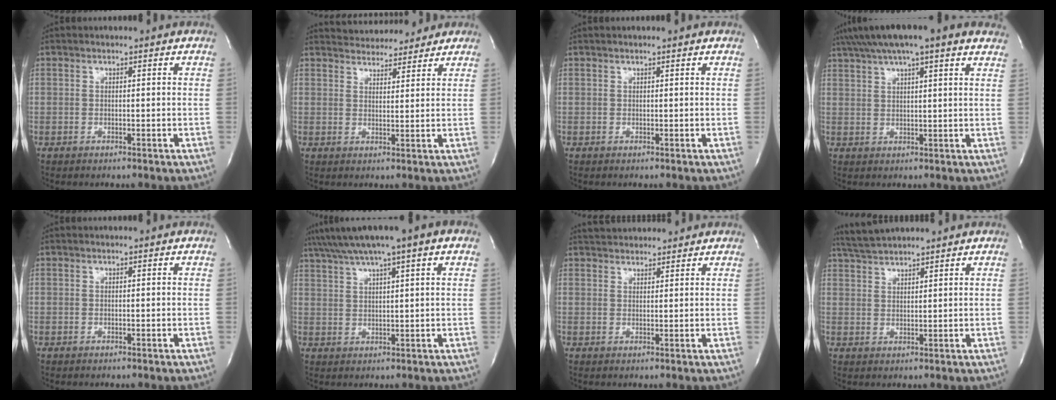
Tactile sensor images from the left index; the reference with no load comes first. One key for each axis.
{"total": 8.4, "fx": 7.9, "fy": 2.3, "fz": 1.7, "tx": -0.024, "ty": 0.014, "tz": 0.108}
{"total": 0.7, "fx": 0.6, "fy": 0.0, "fz": 0.4, "tx": -0.006, "ty": 0.010, "tz": 0.011}
{"total": 15.6, "fx": 11.9, "fy": 2.2, "fz": 9.9, "tx": -0.170, "ty": 0.053, "tz": 0.165}
{"total": 0.0}
{"total": 10.4, "fx": 7.2, "fy": 0.2, "fz": 7.5, "tx": -0.132, "ty": 0.042, "tz": 0.109}
{"total": 6.4, "fx": 6.1, "fy": 1.5, "fz": 1.3, "tx": -0.019, "ty": 0.033, "tz": 0.089}
{"total": 5.7, "fx": 5.4, "fy": -0.2, "fz": 1.7, "tx": -0.039, "ty": 0.026, "tz": 0.104}